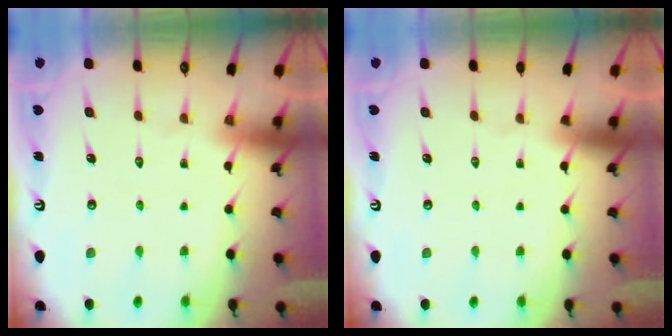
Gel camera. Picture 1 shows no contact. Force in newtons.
{"total": 0.0}